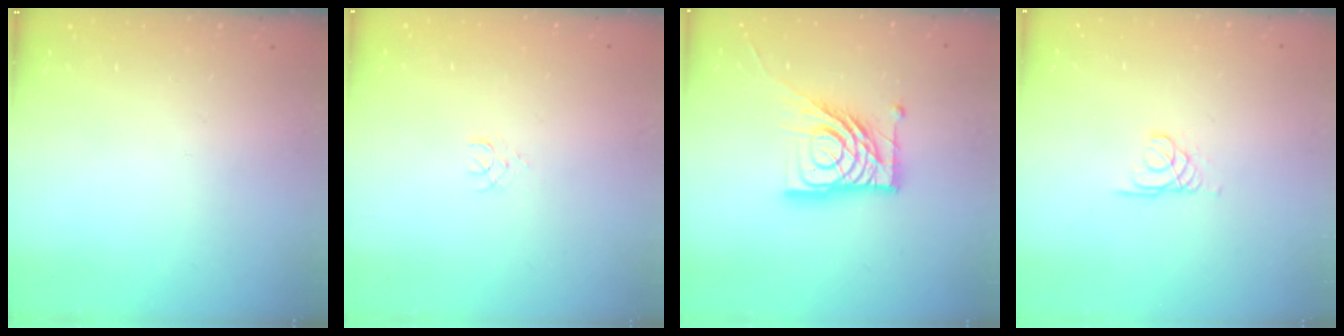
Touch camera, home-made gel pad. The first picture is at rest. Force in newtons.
{"total": 1.5, "press": 1.5, "slide": 0.2}
{"total": 17.8, "press": 17.7, "slide": 2.0}
{"total": 1.7, "press": 1.7, "slide": 0.1}